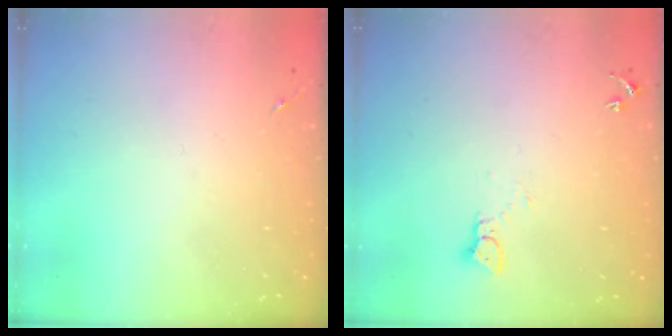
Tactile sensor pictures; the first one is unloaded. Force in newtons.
{"total": 3.3, "press": 3.3, "slide": 0.1}